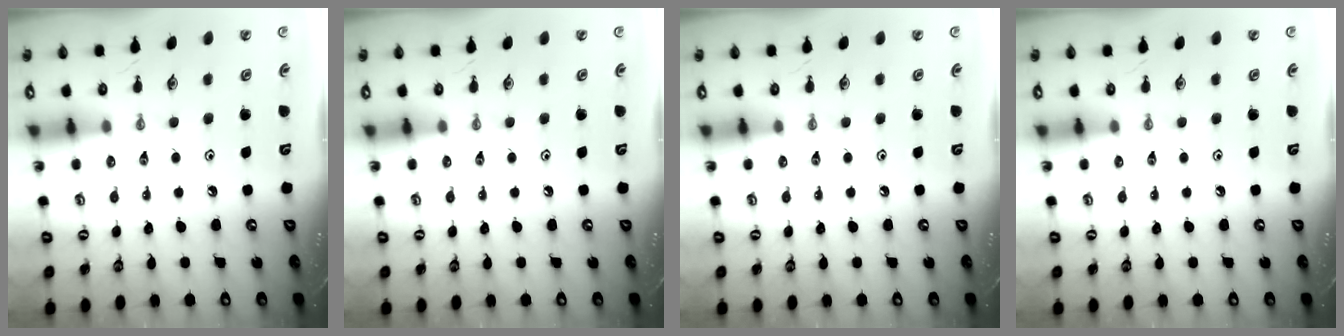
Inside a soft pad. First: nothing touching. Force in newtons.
{"total": 0.0}
{"total": 0.0}
{"total": 0.0}